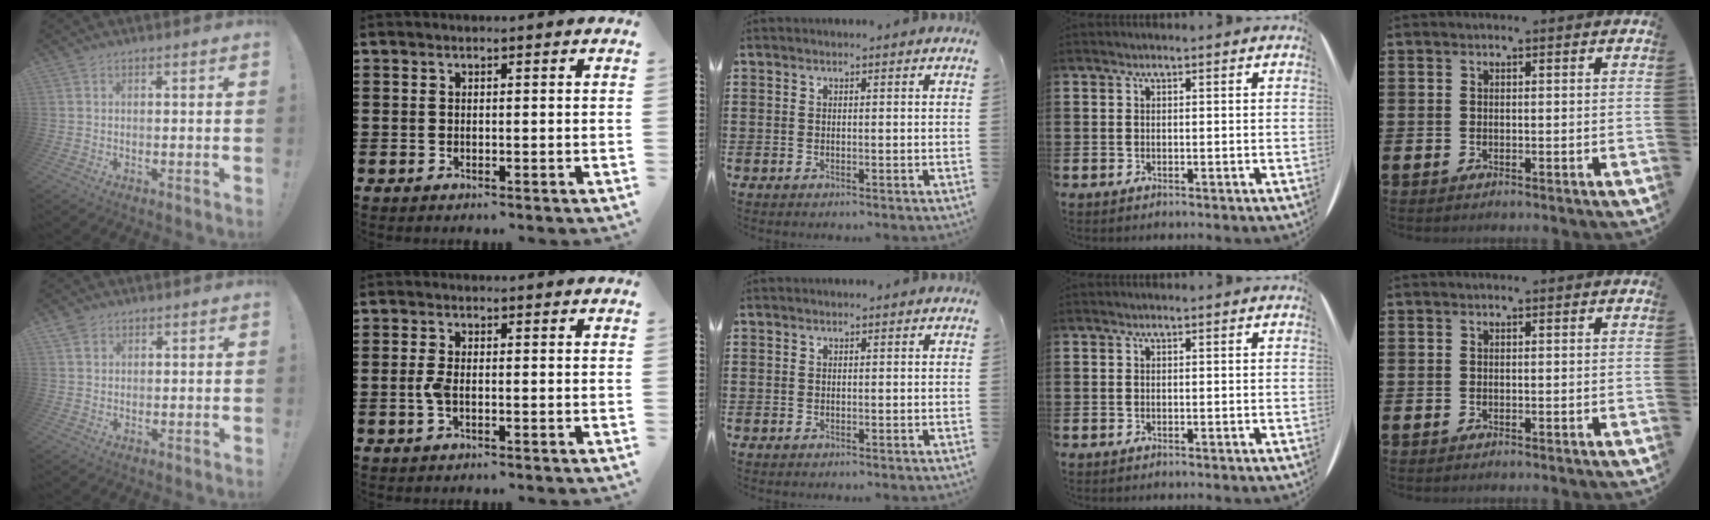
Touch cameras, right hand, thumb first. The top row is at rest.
{"thumb": {"total": 2.4, "force": [1.5, 1.7, 0.7], "torque": [-0.001, -0.007, 0.027]}, "index": {"total": 2.4, "force": [-0.6, 0.9, 2.1], "torque": [-0.060, -0.007, -0.018]}}